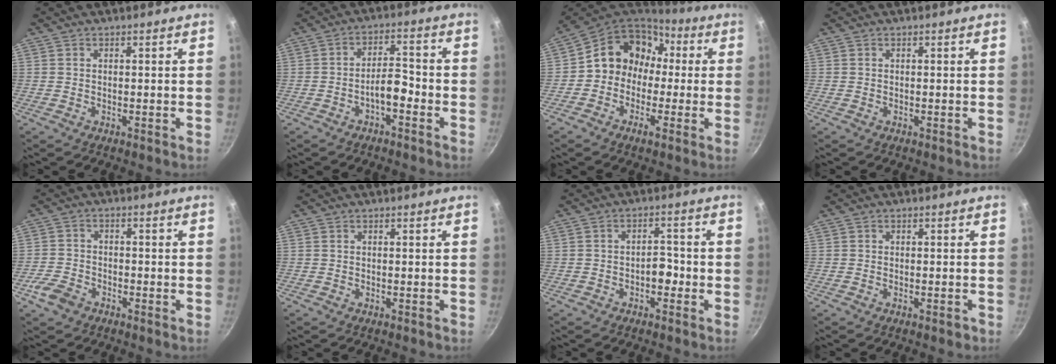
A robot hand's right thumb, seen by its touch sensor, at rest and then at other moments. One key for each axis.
{"total": 5.0, "fx": -2.6, "fy": 2.0, "fz": 3.8, "tx": -0.052, "ty": 0.034, "tz": -0.044}
{"total": 13.5, "fx": 1.2, "fy": 11.4, "fz": 7.1, "tx": -0.087, "ty": 0.042, "tz": -0.001}
{"total": 0.0}
{"total": 4.9, "fx": -3.0, "fy": 3.0, "fz": 2.5, "tx": -0.053, "ty": 0.022, "tz": -0.062}
{"total": 0.0}
{"total": 3.3, "fx": -1.4, "fy": 2.0, "fz": 2.3, "tx": -0.012, "ty": 0.021, "tz": -0.023}
{"total": 1.1, "fx": -0.6, "fy": 0.4, "fz": 0.8, "tx": -0.010, "ty": 0.004, "tz": -0.011}